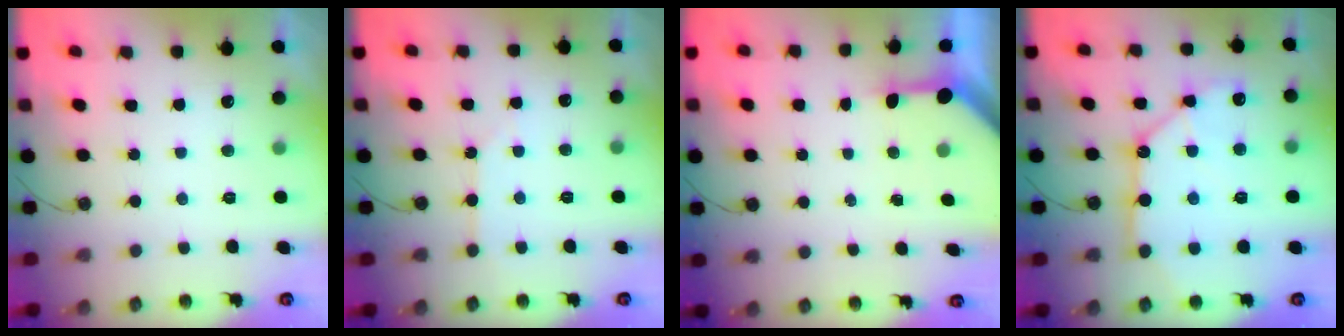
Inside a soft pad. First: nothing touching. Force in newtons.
{"total": 3.1, "press": 3.1, "slide": 0.4}
{"total": 3.5, "press": 3.5, "slide": 0.3}
{"total": 11.7, "press": 11.6, "slide": 1.5}